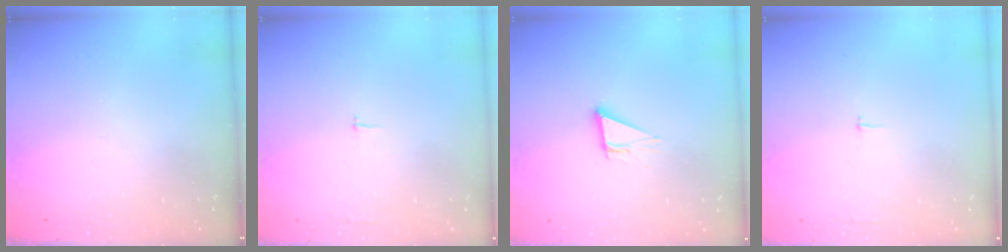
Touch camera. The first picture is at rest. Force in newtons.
{"total": 1.8, "press": 1.8, "slide": 0.1}
{"total": 3.8, "press": 3.8, "slide": 0.4}
{"total": 1.8, "press": 1.8, "slide": 0.1}